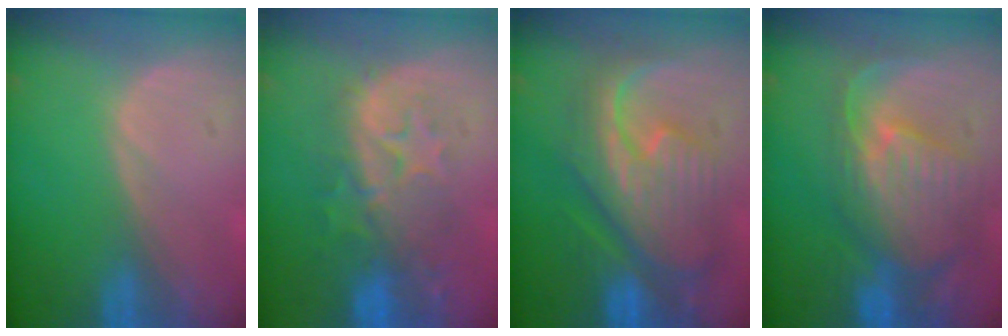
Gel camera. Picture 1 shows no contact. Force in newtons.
{"total": 9.4, "press": 8.7, "slide": 3.7}
{"total": 12.1, "press": 12.0, "slide": 1.4}
{"total": 11.1, "press": 9.7, "slide": 5.4}